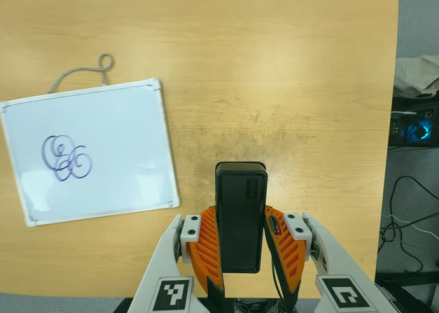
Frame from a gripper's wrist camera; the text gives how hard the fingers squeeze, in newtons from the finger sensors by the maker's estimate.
{"total": 3.7, "left": 2.3, "right": 5.1}